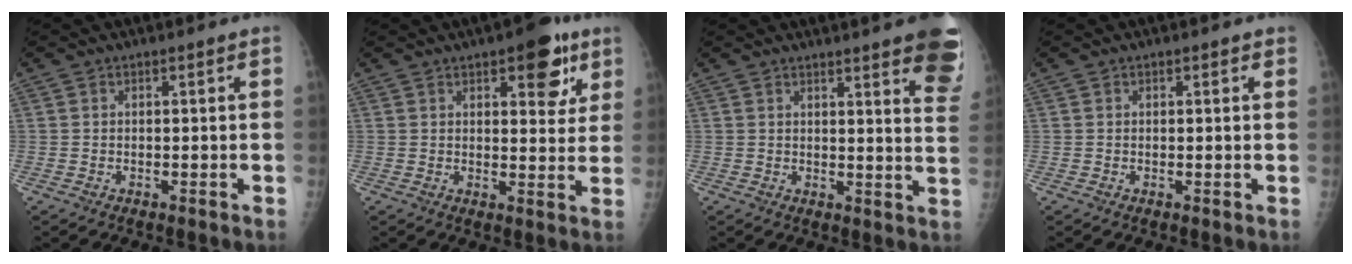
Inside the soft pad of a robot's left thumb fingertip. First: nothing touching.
{"total": 9.9, "force": [5.1, 4.5, 7.2], "torque": [-0.055, -0.017, 0.061]}
{"total": 15.0, "force": [10.0, 2.5, 10.9], "torque": [-0.110, -0.045, 0.101]}
{"total": 0.8, "force": [0.4, 0.6, 0.3], "torque": [0.005, -0.001, 0.002]}